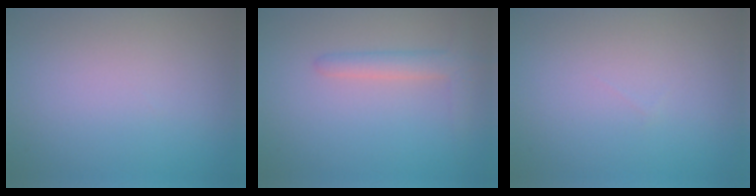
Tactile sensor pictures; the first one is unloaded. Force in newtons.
{"total": 2.4, "press": 2.4, "slide": 0.3}
{"total": 0.0}